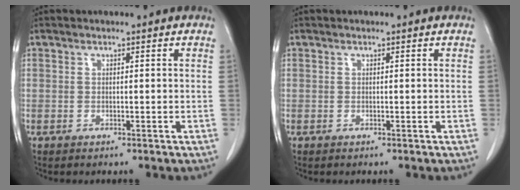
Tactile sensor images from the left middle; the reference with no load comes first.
{"total": 0.0}